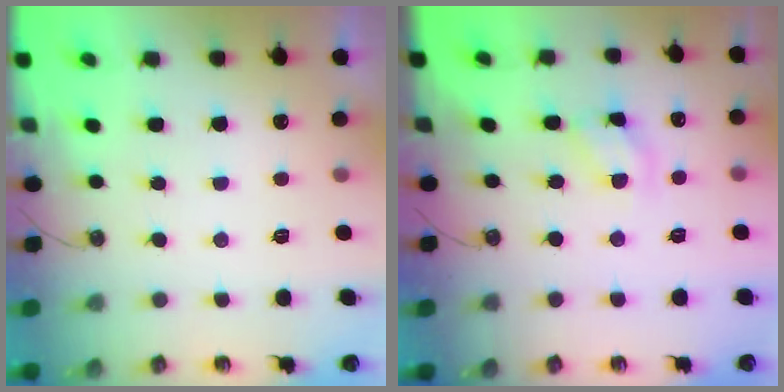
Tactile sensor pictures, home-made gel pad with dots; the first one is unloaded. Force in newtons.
{"total": 9.3, "press": 9.3, "slide": 0.6}